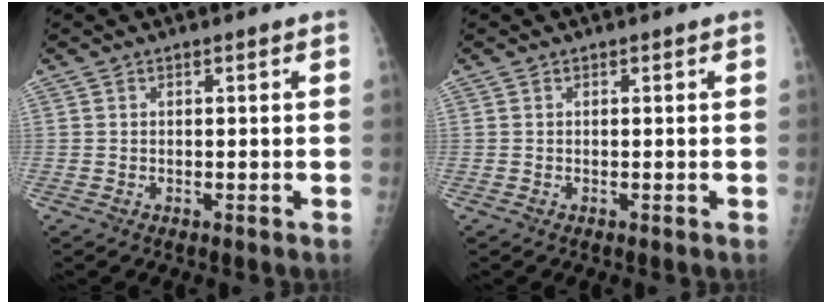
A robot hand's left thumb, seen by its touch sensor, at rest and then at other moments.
{"total": 0.0}